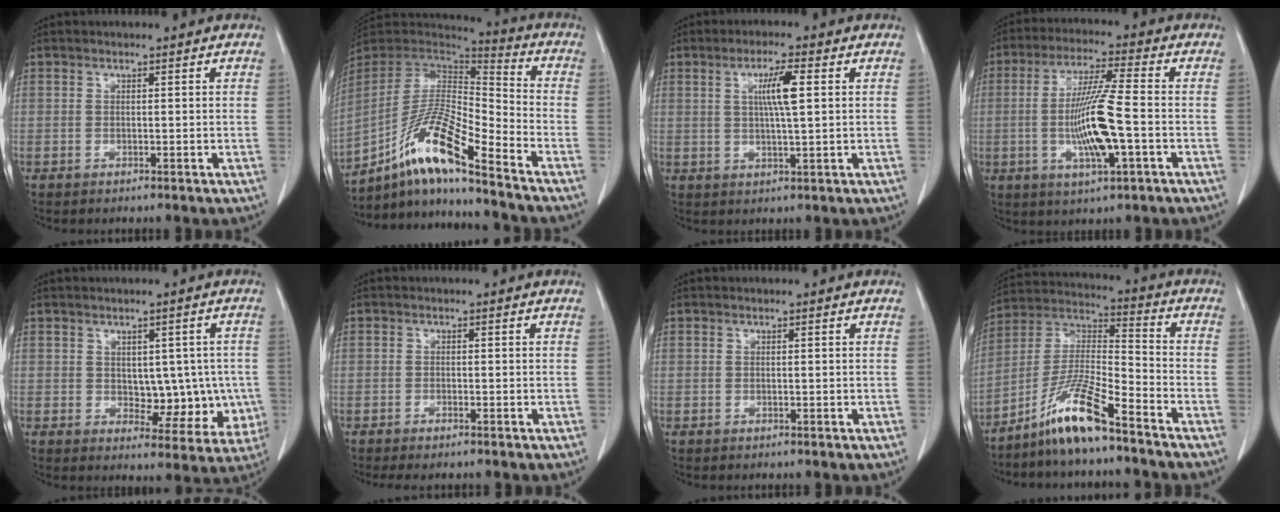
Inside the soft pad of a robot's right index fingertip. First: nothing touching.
{"total": 15.4, "force": [-10.4, 0.8, 11.4], "torque": [-0.219, 0.003, -0.187]}
{"total": 5.4, "force": [1.3, 0.2, 5.3], "torque": [-0.096, 0.000, 0.023]}
{"total": 11.4, "force": [-2.1, 0.5, 11.2], "torque": [-0.221, -0.008, -0.041]}
{"total": 8.0, "force": [-0.3, 4.9, 6.3], "torque": [-0.056, 0.011, 0.011]}
{"total": 2.1, "force": [-1.8, 0.4, 1.1], "torque": [-0.018, -0.005, -0.024]}
{"total": 0.0}
{"total": 11.2, "force": [-8.1, 0.5, 7.7], "torque": [-0.162, -0.002, -0.157]}